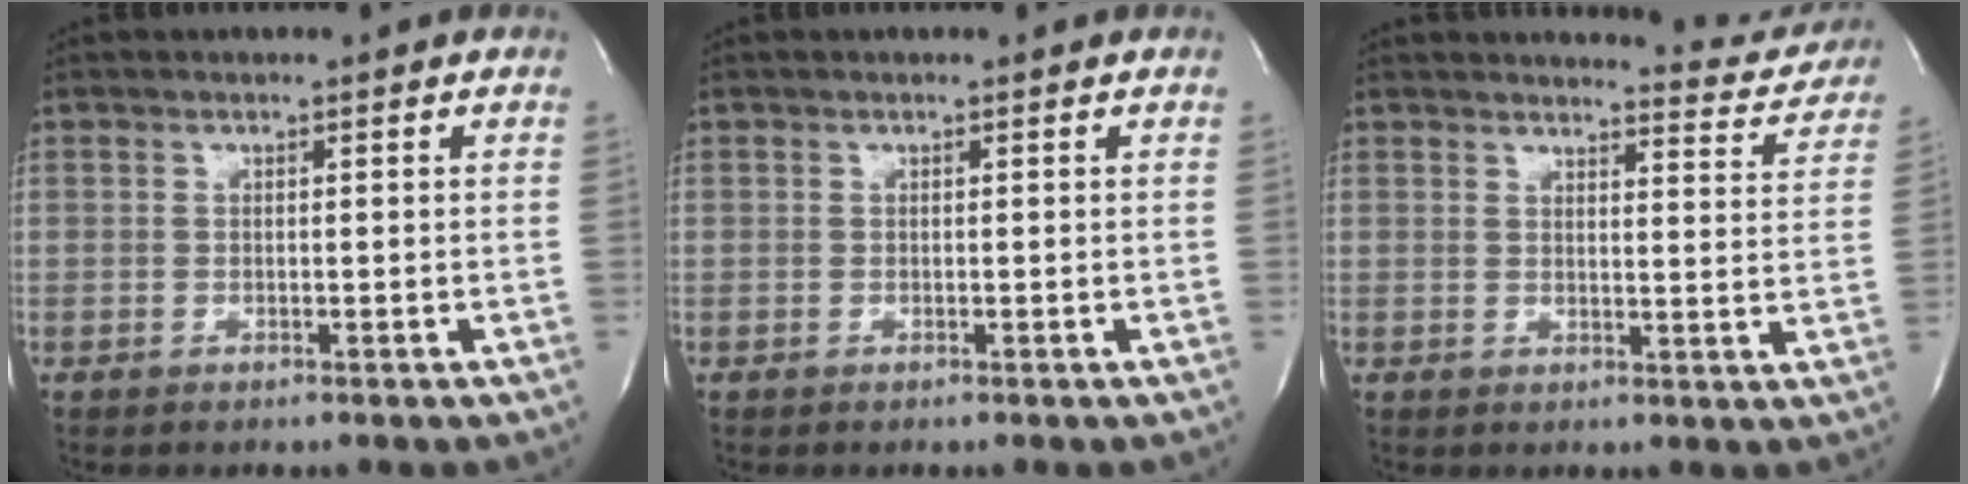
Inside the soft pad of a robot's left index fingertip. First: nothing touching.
{"total": 0.0}
{"total": 7.5, "force": [7.5, 0.7, -0.1], "torque": [0.014, -0.046, 0.067]}